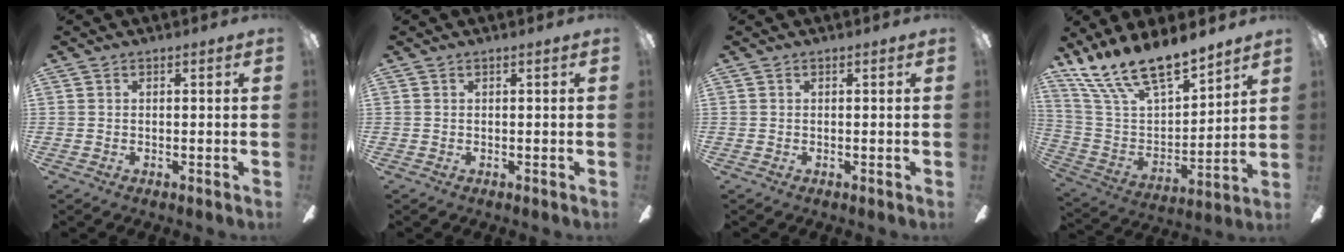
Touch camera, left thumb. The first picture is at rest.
{"total": 0.0}
{"total": 0.0}
{"total": 17.1, "force": [14.8, 4.6, 7.2], "torque": [-0.164, -0.100, 0.270]}